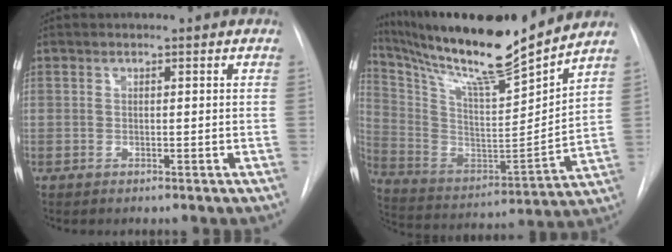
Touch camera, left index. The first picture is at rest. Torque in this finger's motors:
{"motor_torque": [0.32, -0.49, 0.35, 0.12]}